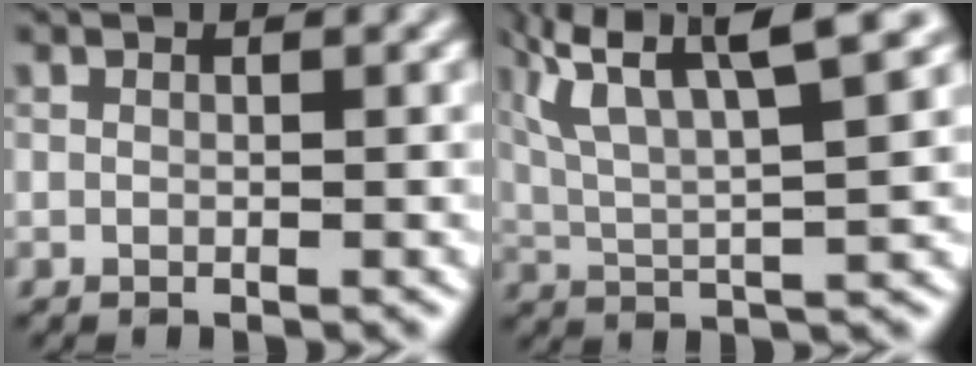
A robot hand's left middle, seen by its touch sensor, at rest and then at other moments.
{"total": 8.6, "force": [3.9, 2.5, 7.2], "torque": [-0.126, 0.019, 0.066]}